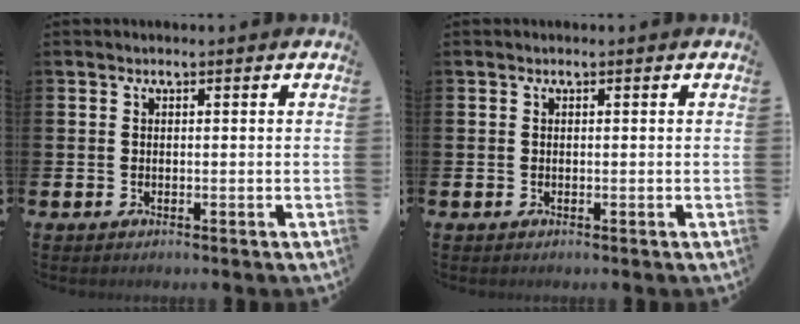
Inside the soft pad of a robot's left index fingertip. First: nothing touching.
{"total": 0.0}